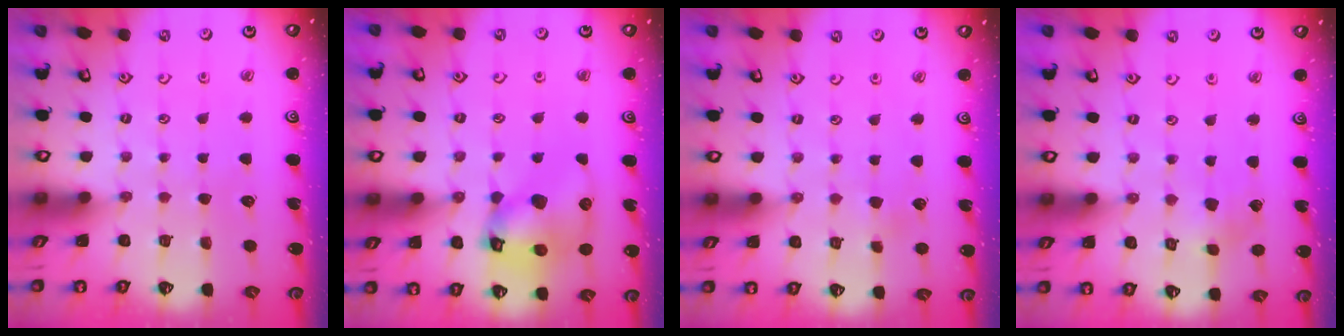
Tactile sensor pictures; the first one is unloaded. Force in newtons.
{"total": 13.6, "press": 13.5, "slide": 1.8}
{"total": 1.7, "press": 1.7, "slide": 0.1}
{"total": 2.1, "press": 2.1, "slide": 0.2}